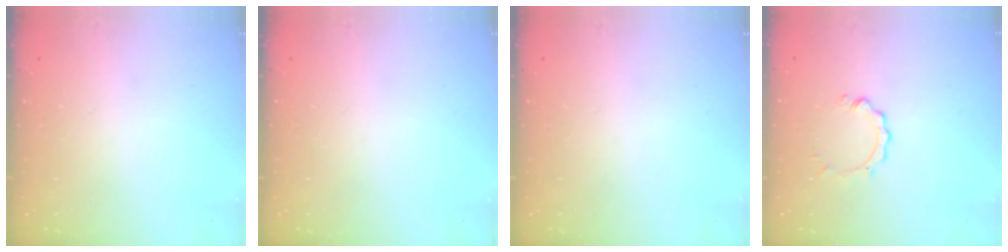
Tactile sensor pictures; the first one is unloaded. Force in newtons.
{"total": 0.0}
{"total": 0.0}
{"total": 2.1, "press": 2.1, "slide": 0.2}